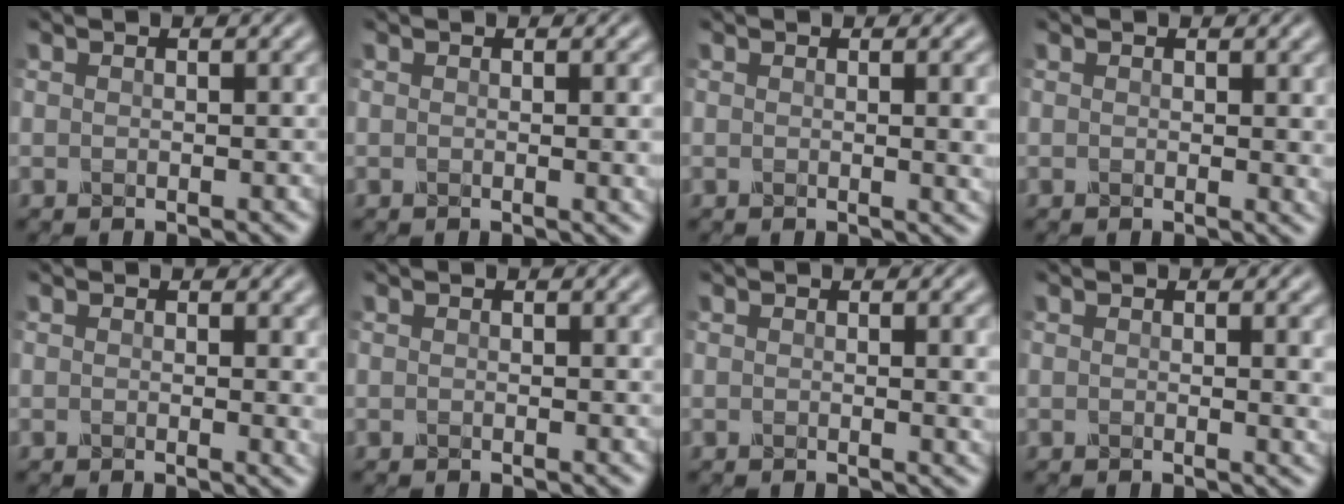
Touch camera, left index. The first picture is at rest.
{"total": 2.2, "force": [-0.3, 1.0, 2.0], "torque": [-0.014, 0.004, -0.007]}
{"total": 3.8, "force": [-0.2, 1.9, 3.4], "torque": [-0.025, 0.003, -0.007]}
{"total": 1.5, "force": [0.1, 0.9, 1.2], "torque": [-0.013, -0.001, 0.000]}
{"total": 2.0, "force": [0.0, 1.1, 1.7], "torque": [-0.018, -0.002, -0.002]}
{"total": 0.0}
{"total": 3.0, "force": [-0.1, 1.4, 2.6], "torque": [-0.019, 0.004, -0.006]}
{"total": 2.8, "force": [-0.1, 1.3, 2.4], "torque": [-0.019, 0.003, -0.004]}